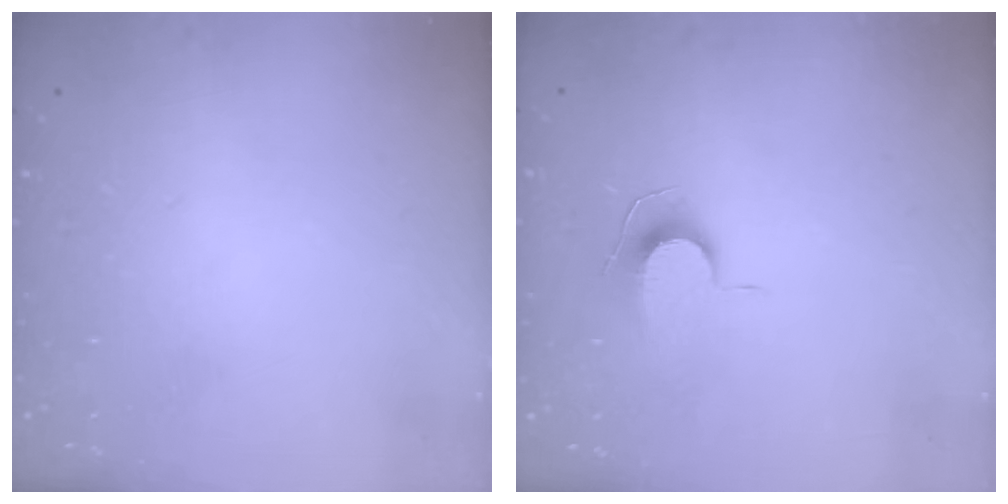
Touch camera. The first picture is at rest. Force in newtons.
{"total": 7.0, "press": 7.0, "slide": 0.7}